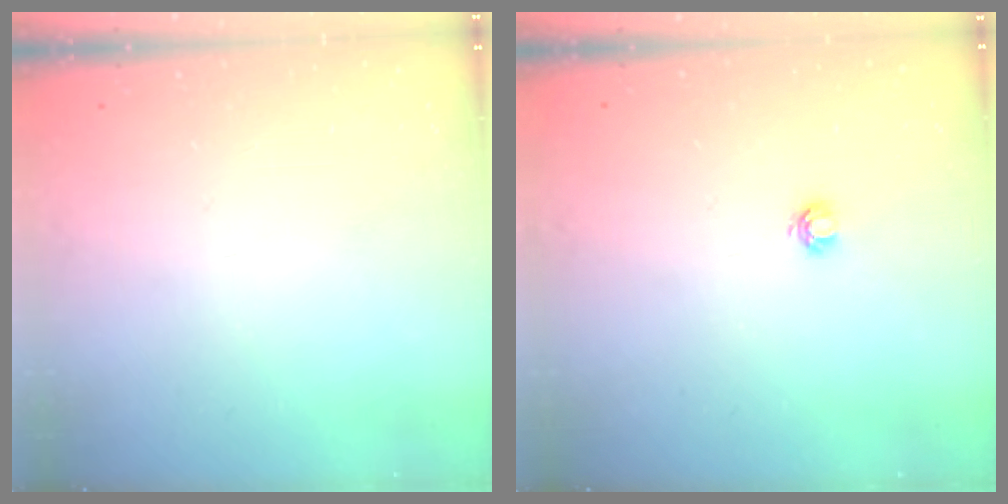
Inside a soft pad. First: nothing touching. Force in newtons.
{"total": 3.7, "press": 3.7, "slide": 0.5}